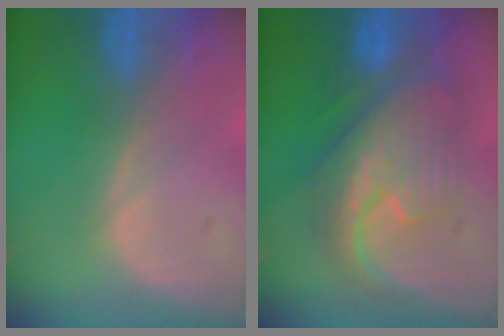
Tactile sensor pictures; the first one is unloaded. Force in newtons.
{"total": 9.1, "press": 9.0, "slide": 0.6}